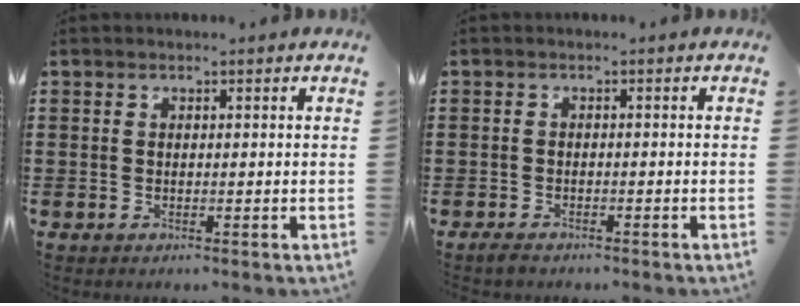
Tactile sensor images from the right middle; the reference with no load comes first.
{"total": 1.1, "force": [-1.0, 0.5, 0.2], "torque": [-0.007, 0.000, -0.021]}